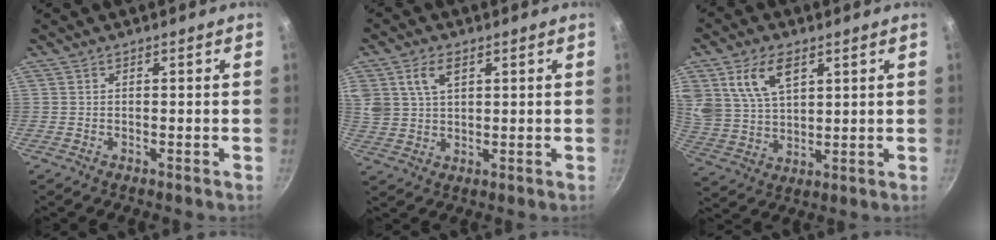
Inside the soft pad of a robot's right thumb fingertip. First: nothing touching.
{"total": 7.8, "force": [3.5, 5.1, 4.7], "torque": [-0.080, -0.001, 0.070]}
{"total": 11.0, "force": [5.1, 6.5, 7.3], "torque": [-0.126, -0.019, 0.108]}